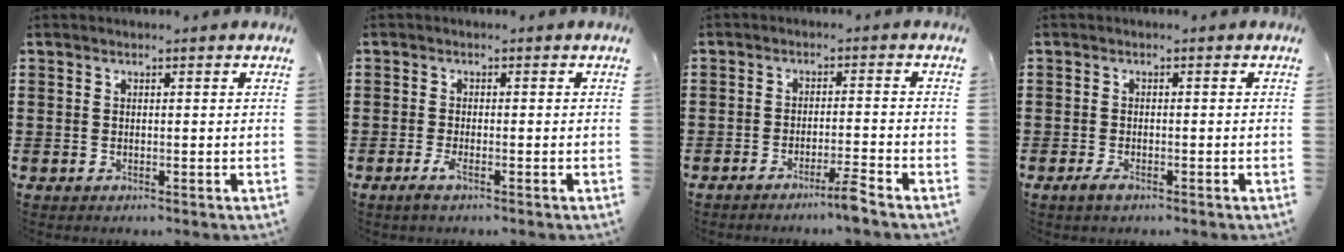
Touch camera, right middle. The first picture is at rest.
{"total": 2.0, "force": [-0.8, 0.3, 1.8], "torque": [-0.045, -0.008, -0.020]}
{"total": 3.8, "force": [-3.1, -0.3, 2.2], "torque": [-0.040, -0.008, -0.060]}
{"total": 1.5, "force": [-0.9, 0.7, 1.0], "torque": [-0.028, -0.003, -0.021]}